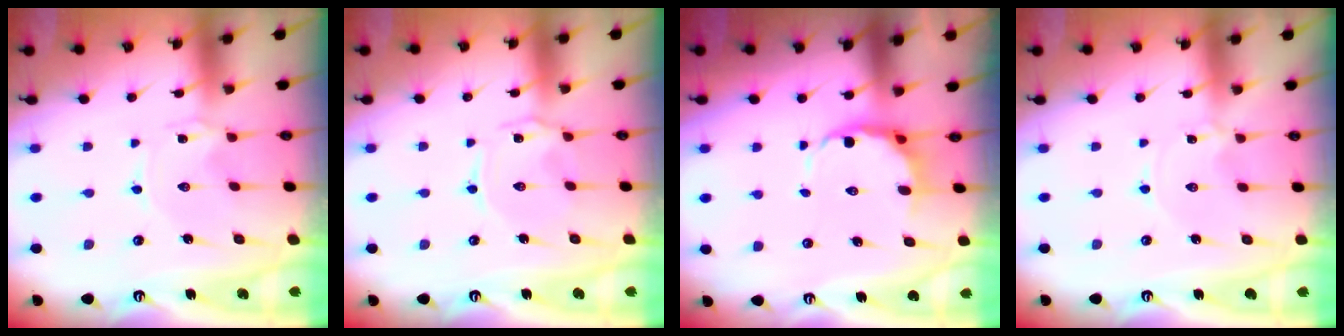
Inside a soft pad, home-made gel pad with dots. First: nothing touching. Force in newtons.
{"total": 1.4, "press": 1.3, "slide": 0.5}
{"total": 6.2, "press": 5.7, "slide": 2.5}
{"total": 0.0}